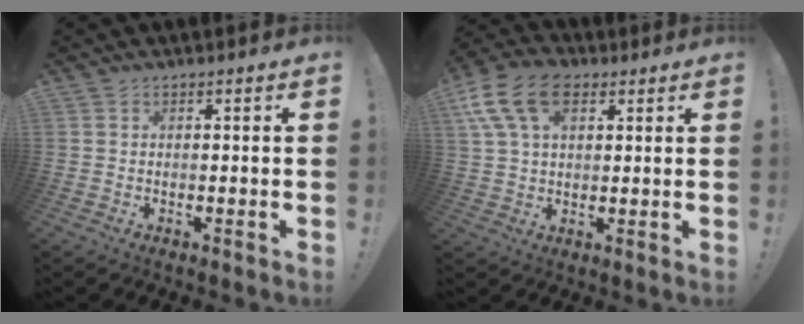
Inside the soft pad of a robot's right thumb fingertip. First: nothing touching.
{"total": 14.5, "force": [6.0, 8.9, 9.7], "torque": [-0.193, -0.010, 0.112]}